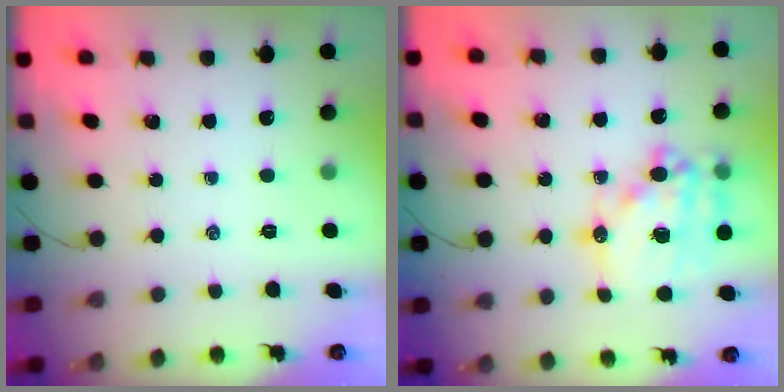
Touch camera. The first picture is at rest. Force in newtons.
{"total": 19.5, "press": 19.1, "slide": 3.9}